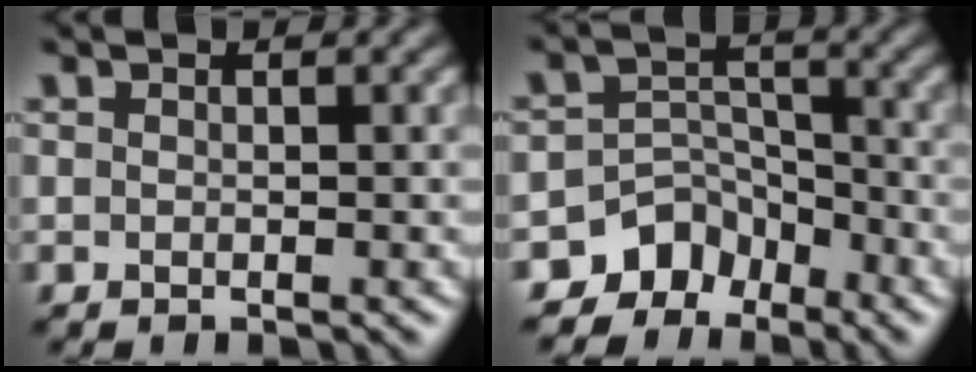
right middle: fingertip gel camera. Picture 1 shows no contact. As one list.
[{"total": 5.3, "force": [-4.0, 3.4, 0.9], "torque": [0.000, 0.001, -0.066]}]